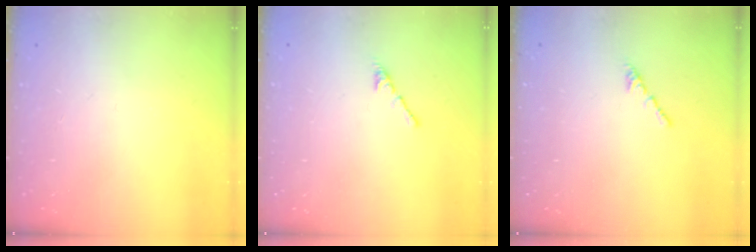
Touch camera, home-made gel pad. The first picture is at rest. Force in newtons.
{"total": 2.7, "press": 2.6, "slide": 0.8}
{"total": 0.8, "press": 0.7, "slide": 0.5}